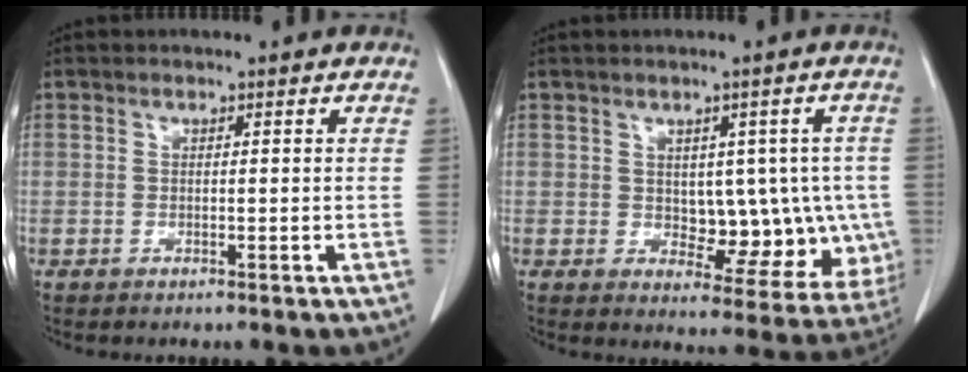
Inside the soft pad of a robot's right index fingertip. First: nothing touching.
{"total": 10.1, "force": [-0.1, 6.1, 8.1], "torque": [-0.078, 0.016, 0.018]}